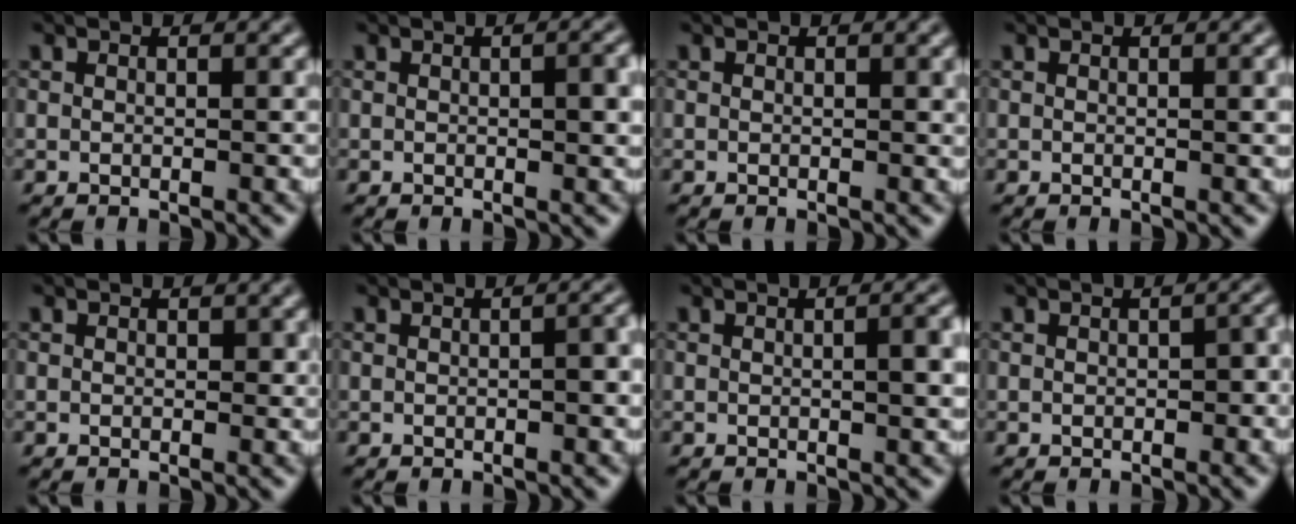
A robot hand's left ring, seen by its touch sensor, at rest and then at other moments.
{"total": 2.0, "force": [0.2, 0.6, 1.9], "torque": [-0.026, 0.001, 0.003]}
{"total": 0.0}
{"total": 0.8, "force": [0.1, 0.1, 0.8], "torque": [-0.009, 0.001, 0.001]}
{"total": 0.6, "force": [0.1, 0.5, 0.2], "torque": [0.000, -0.004, -0.001]}
{"total": 1.8, "force": [-0.2, 0.5, 1.7], "torque": [-0.019, 0.005, 0.002]}
{"total": 2.3, "force": [0.1, 0.5, 2.2], "torque": [-0.031, 0.002, 0.001]}
{"total": 1.8, "force": [-0.1, 1.0, 1.5], "torque": [-0.018, 0.001, -0.001]}